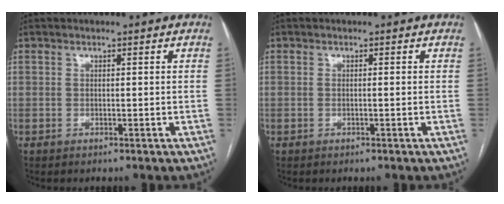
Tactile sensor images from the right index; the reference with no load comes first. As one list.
[{"total": 0.5, "force": [0.0, 0.0, 0.5], "torque": [-0.011, 0.002, 0.003]}]